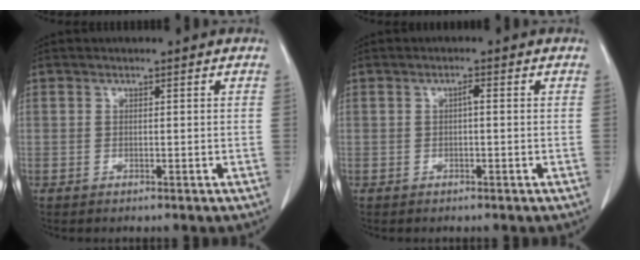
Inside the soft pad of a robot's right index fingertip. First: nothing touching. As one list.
[{"total": 1.0, "force": [0.0, 0.2, 1.0], "torque": [-0.016, 0.003, 0.000]}]